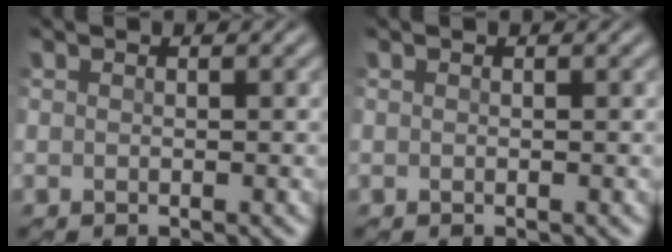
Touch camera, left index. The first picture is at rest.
{"total": 0.0}